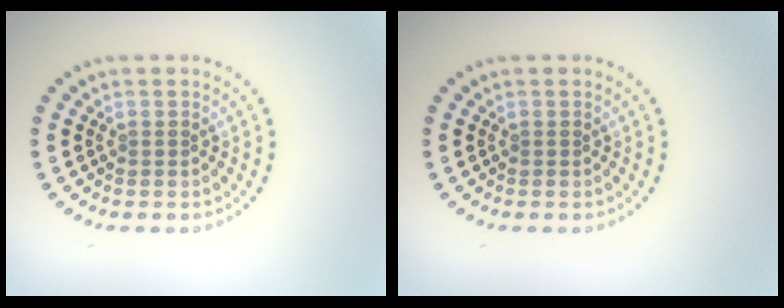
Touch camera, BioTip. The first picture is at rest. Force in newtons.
{"total": 0.0}